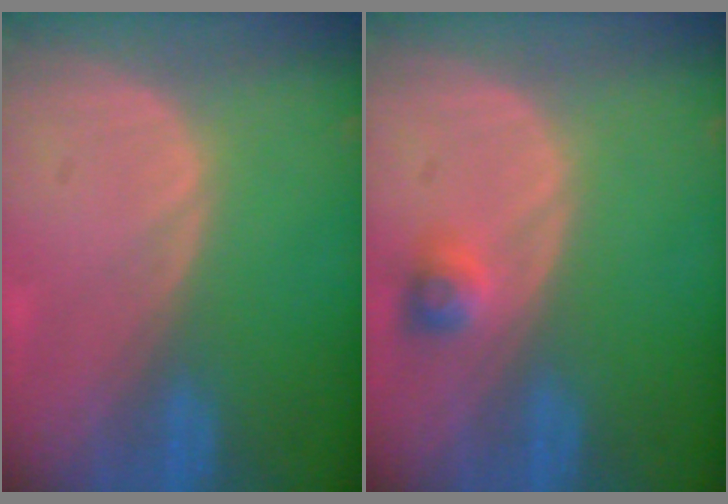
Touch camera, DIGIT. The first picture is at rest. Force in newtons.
{"total": 2.3, "press": 2.2, "slide": 0.3}